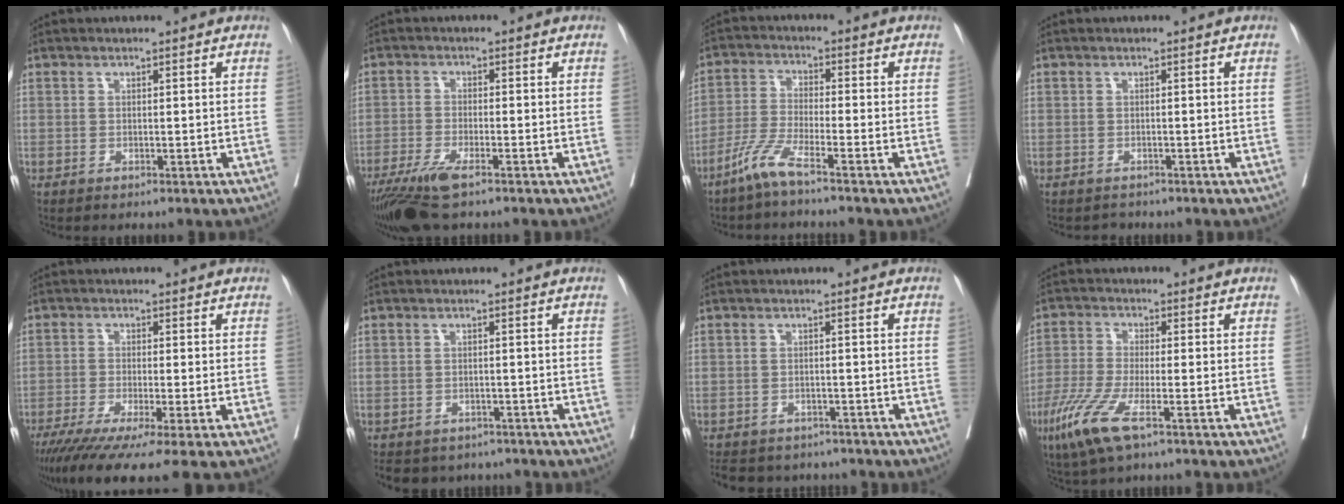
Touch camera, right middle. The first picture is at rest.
{"total": 7.3, "force": [-4.9, 1.2, 5.3], "torque": [-0.099, -0.018, -0.087]}
{"total": 5.2, "force": [-3.9, -0.4, 3.4], "torque": [-0.078, -0.013, -0.089]}
{"total": 1.3, "force": [-1.1, 0.5, -0.4], "torque": [-0.008, -0.005, -0.020]}
{"total": 11.5, "force": [-8.0, 0.4, 8.2], "torque": [-0.126, -0.032, -0.129]}
{"total": 7.6, "force": [-6.3, 3.9, 1.2], "torque": [-0.023, -0.001, -0.077]}
{"total": 8.6, "force": [-7.7, 3.5, 1.7], "torque": [-0.037, 0.001, -0.095]}
{"total": 8.0, "force": [-4.4, 1.1, 6.7], "torque": [-0.148, -0.021, -0.086]}